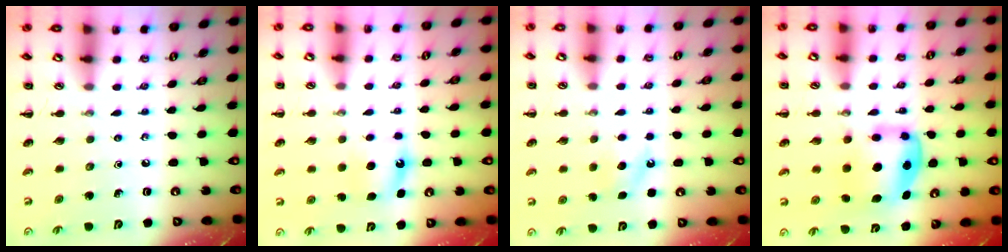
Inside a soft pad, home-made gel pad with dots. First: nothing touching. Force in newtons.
{"total": 5.7, "press": 5.4, "slide": 1.9}
{"total": 6.0, "press": 5.8, "slide": 1.7}
{"total": 6.1, "press": 6.0, "slide": 1.0}